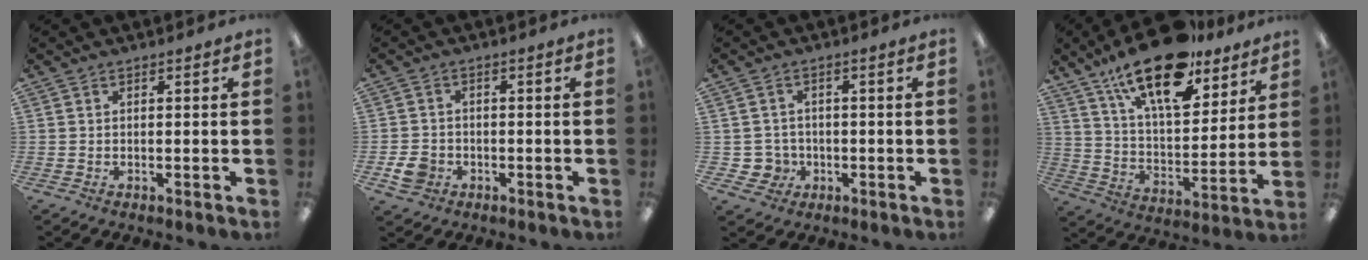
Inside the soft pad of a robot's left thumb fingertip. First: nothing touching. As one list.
[{"total": 4.4, "force": [-1.7, 3.6, 1.8], "torque": [-0.031, 0.001, -0.033]}, {"total": 4.3, "force": [-0.9, 4.1, 0.8], "torque": [-0.027, 0.008, -0.015]}, {"total": 20.9, "force": [14.8, 8.2, 12.3], "torque": [-0.209, -0.081, 0.255]}]